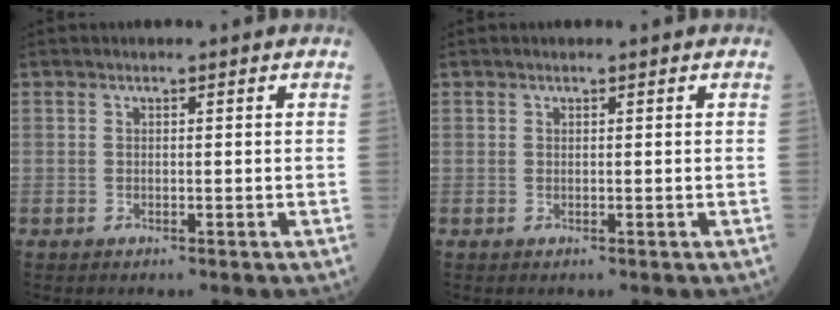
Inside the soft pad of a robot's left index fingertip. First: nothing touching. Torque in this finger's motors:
{"motor_torque": [0.00, 0.00, 0.00, 0.00]}